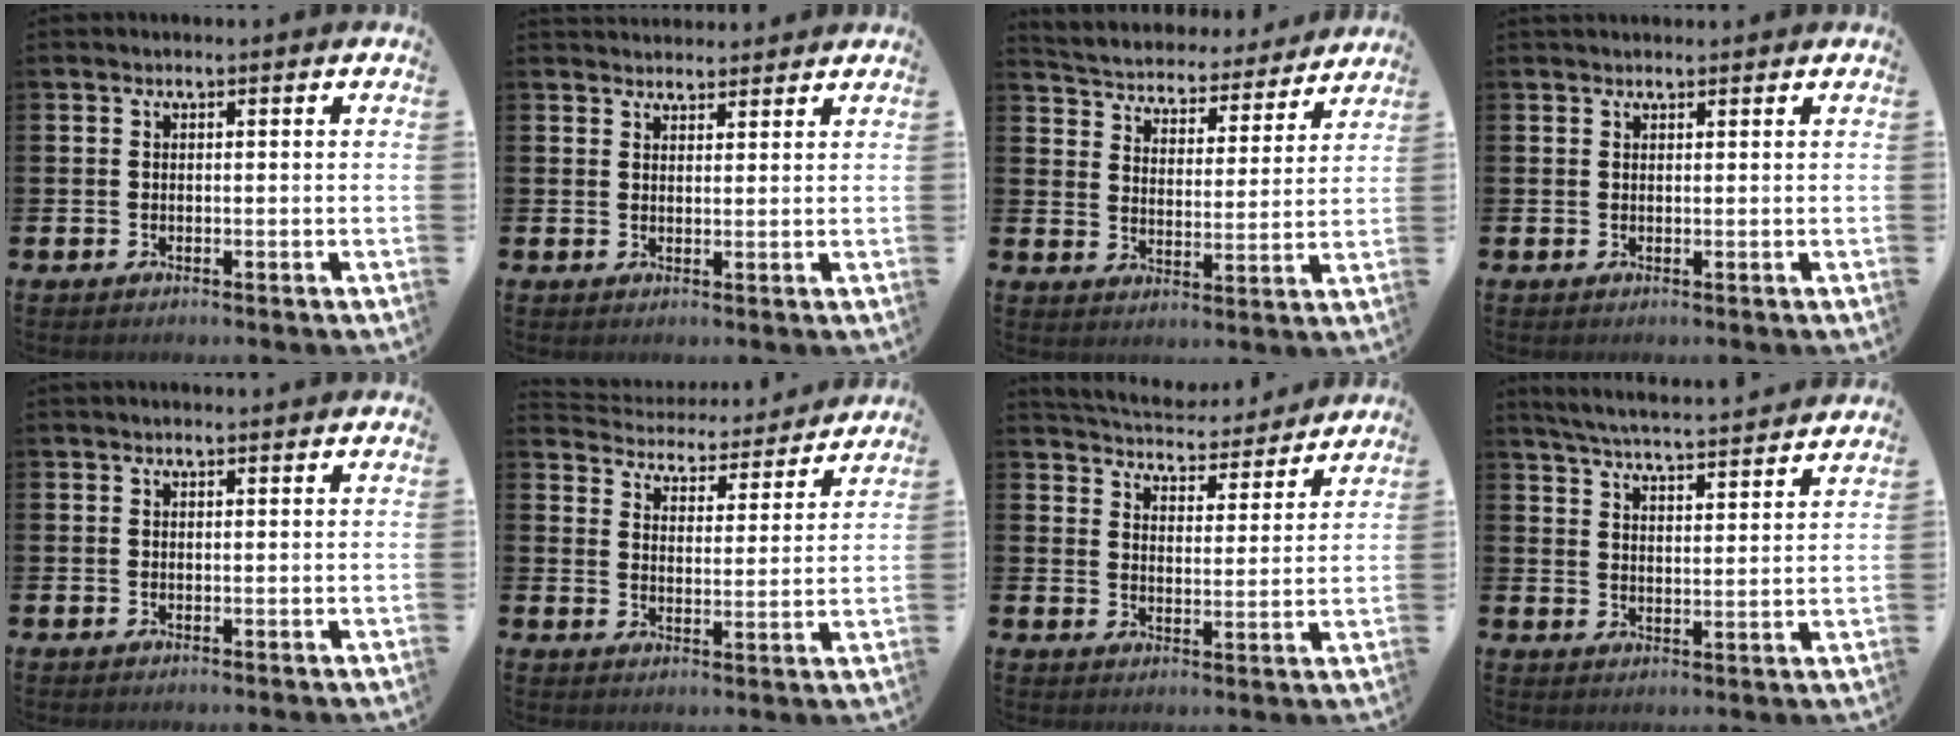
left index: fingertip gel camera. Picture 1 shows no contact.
{"total": 2.6, "force": [2.5, 0.7, -0.2], "torque": [0.011, -0.013, 0.045]}
{"total": 4.7, "force": [4.5, 1.4, 0.2], "torque": [-0.026, -0.044, 0.070]}
{"total": 0.9, "force": [0.9, 0.2, 0.1], "torque": [0.008, 0.000, 0.014]}
{"total": 0.7, "force": [0.6, 0.0, 0.3], "torque": [0.007, -0.004, 0.009]}
{"total": 4.7, "force": [4.6, 0.9, -0.1], "torque": [-0.020, -0.047, 0.074]}
{"total": 5.4, "force": [5.4, 0.9, 0.2], "torque": [-0.024, -0.044, 0.092]}
{"total": 5.6, "force": [5.5, -0.2, 1.1], "torque": [-0.044, -0.040, 0.095]}